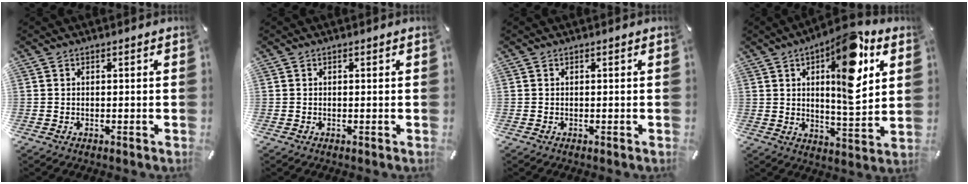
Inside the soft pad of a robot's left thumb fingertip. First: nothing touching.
{"total": 0.0}
{"total": 0.0}
{"total": 17.0, "force": [7.0, 6.1, 14.3], "torque": [-0.202, -0.031, 0.106]}